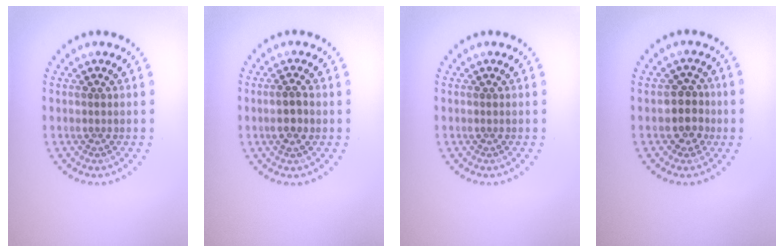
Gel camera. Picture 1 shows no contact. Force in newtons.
{"total": 1.4, "press": 1.4, "slide": 0.4}
{"total": 0.0}
{"total": 2.4, "press": 2.3, "slide": 1.0}